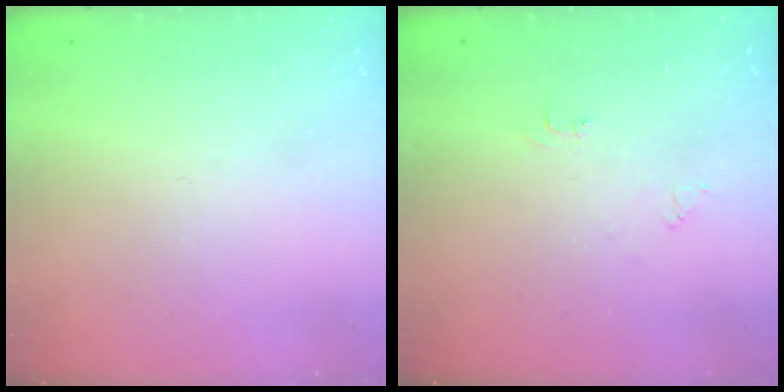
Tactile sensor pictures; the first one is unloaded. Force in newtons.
{"total": 3.9, "press": 3.8, "slide": 0.5}